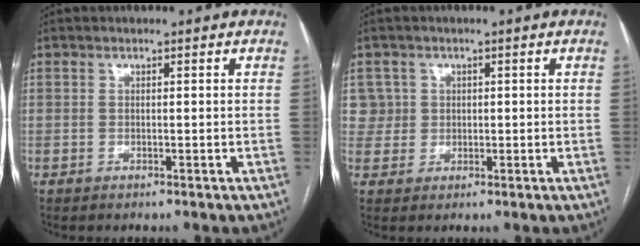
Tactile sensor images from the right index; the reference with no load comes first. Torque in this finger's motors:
{"motor_torque": [0.21, 0.19, 0.12, 0.01]}